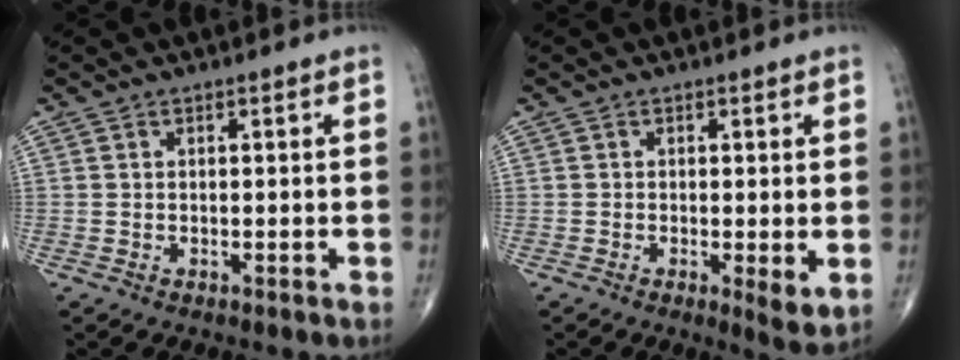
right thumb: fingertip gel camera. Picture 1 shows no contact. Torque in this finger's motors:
{"motor_torque": [0.12, 0.90, -0.08, -0.01, 0.13]}